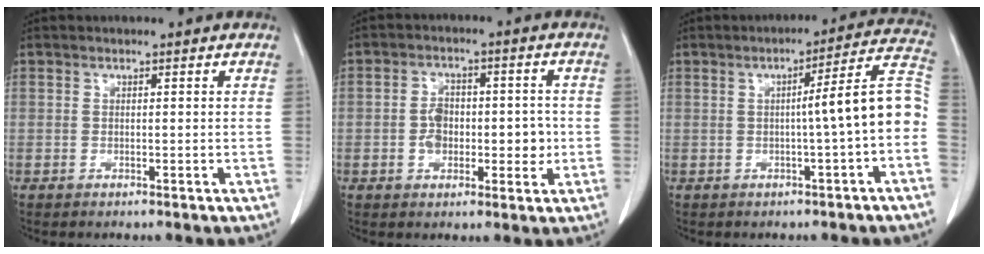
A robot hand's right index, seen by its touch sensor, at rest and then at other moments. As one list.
[{"total": 6.8, "force": [-0.9, 4.1, 5.3], "torque": [-0.077, 0.014, -0.012]}, {"total": 9.3, "force": [-1.4, -0.7, 9.2], "torque": [-0.117, 0.025, -0.025]}]